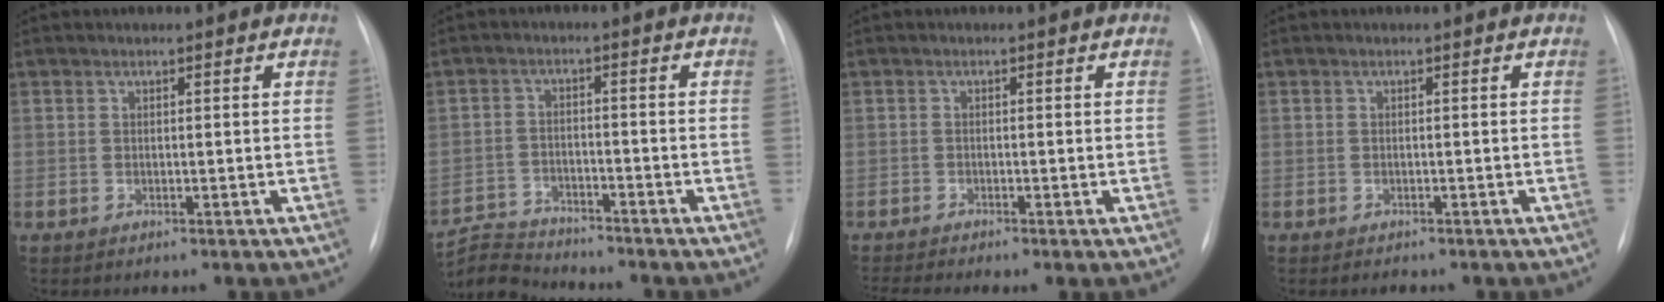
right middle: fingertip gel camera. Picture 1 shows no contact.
{"total": 6.6, "force": [-6.5, -0.2, -1.0], "torque": [0.008, 0.000, -0.122]}
{"total": 3.1, "force": [-2.5, -0.3, 1.8], "torque": [-0.037, -0.008, -0.047]}
{"total": 1.1, "force": [-0.9, 0.5, 0.3], "torque": [-0.008, -0.002, -0.010]}